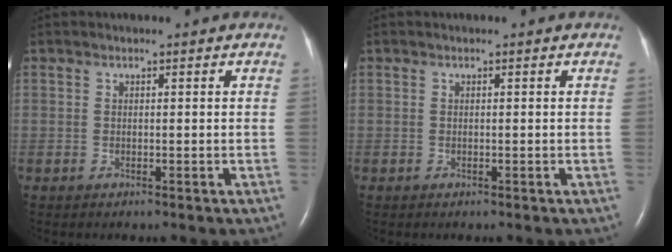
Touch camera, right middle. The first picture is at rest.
{"total": 0.0}